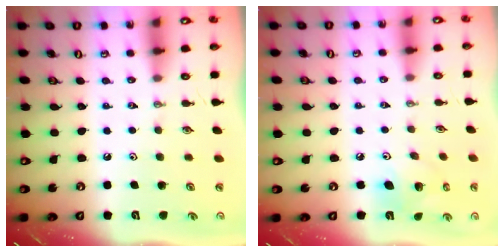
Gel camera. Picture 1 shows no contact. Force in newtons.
{"total": 9.0, "press": 8.8, "slide": 1.8}